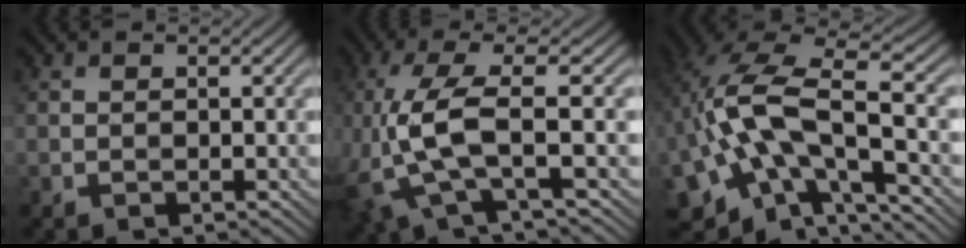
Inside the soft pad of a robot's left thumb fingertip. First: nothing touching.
{"total": 8.0, "force": [-1.4, 2.0, 7.7], "torque": [-0.176, 0.005, -0.037]}
{"total": 15.3, "force": [-3.6, 7.6, 12.8], "torque": [-0.262, 0.006, -0.072]}